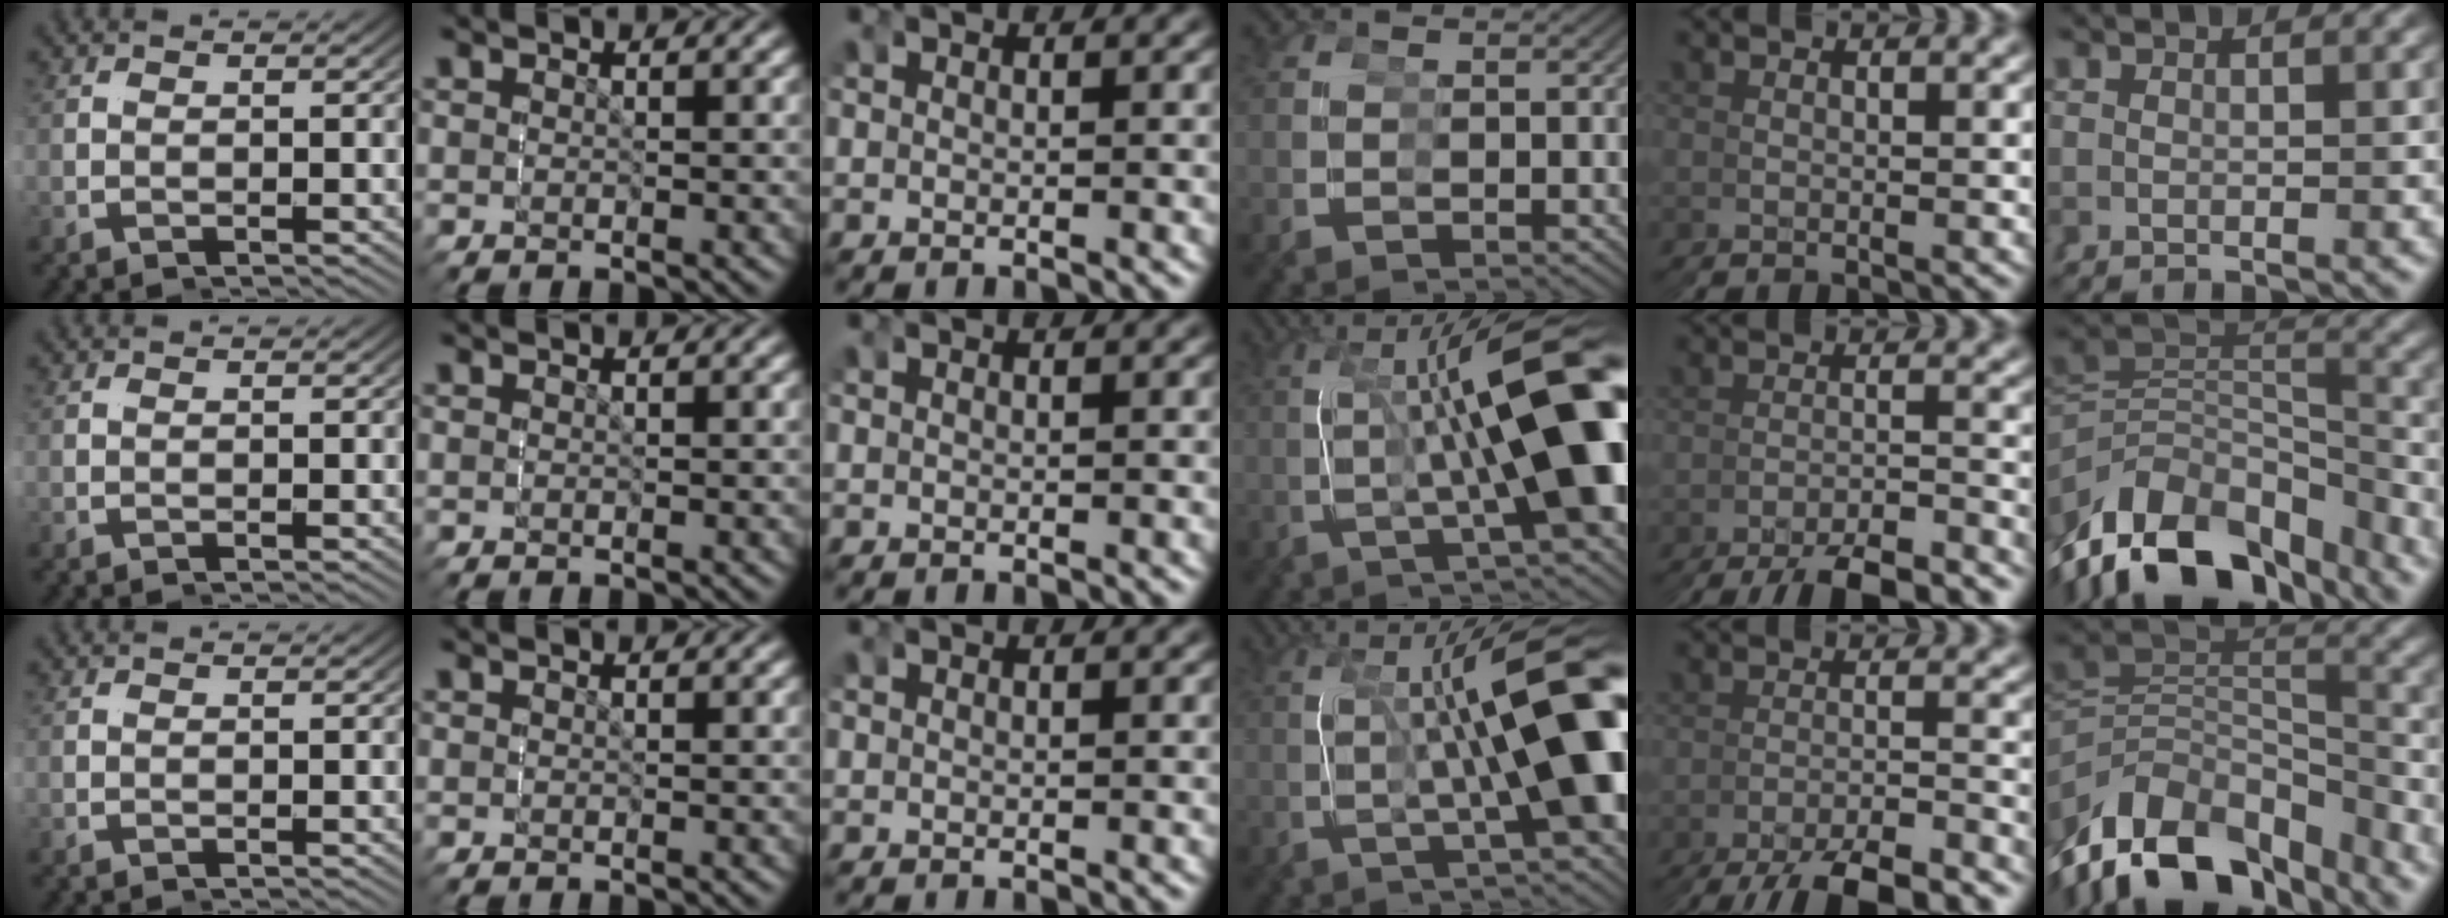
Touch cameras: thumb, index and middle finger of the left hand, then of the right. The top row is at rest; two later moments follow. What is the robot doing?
{"motion": "grasp_and_lifting", "object": "screwdriver"}